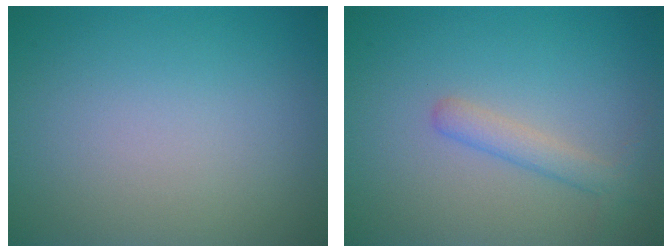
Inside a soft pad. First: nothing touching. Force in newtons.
{"total": 2.0, "press": 2.0, "slide": 0.1}